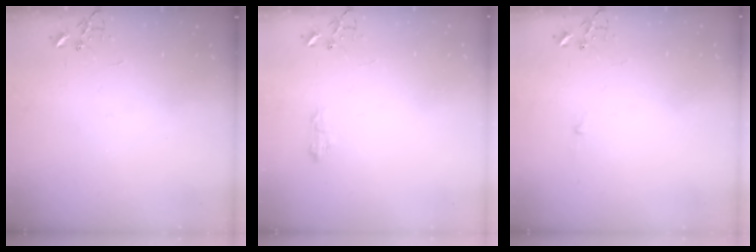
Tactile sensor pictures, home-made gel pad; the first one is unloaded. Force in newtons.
{"total": 5.9, "press": 5.9, "slide": 0.8}
{"total": 2.7, "press": 2.7, "slide": 0.3}